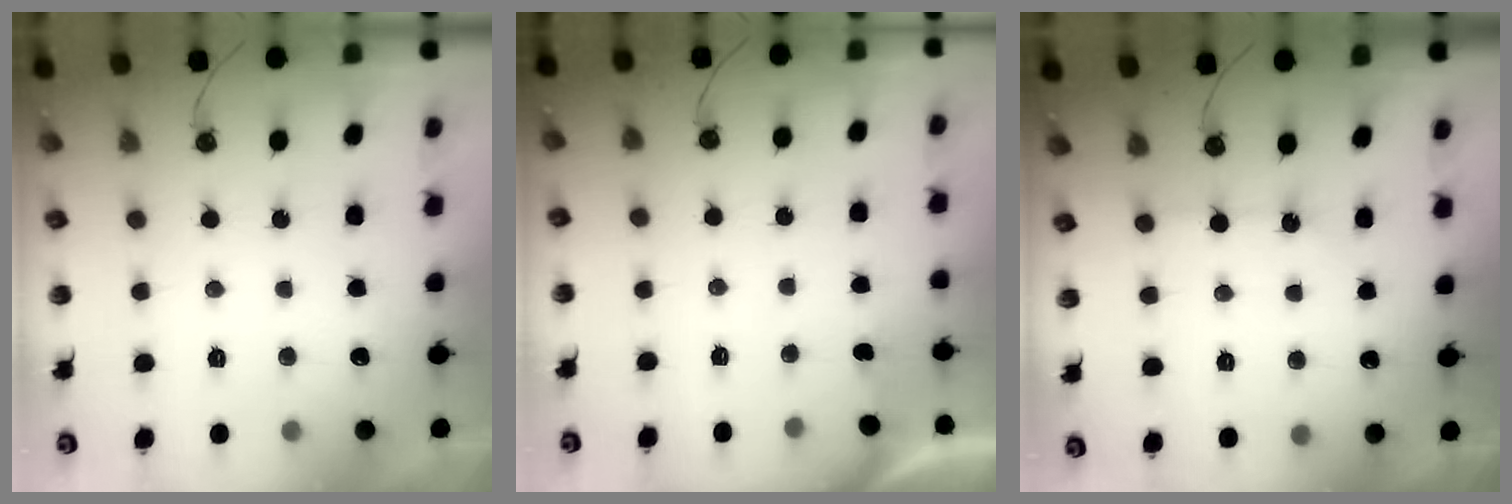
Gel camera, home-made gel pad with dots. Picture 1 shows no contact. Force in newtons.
{"total": 1.3, "press": 1.2, "slide": 0.2}
{"total": 2.6, "press": 2.5, "slide": 0.5}